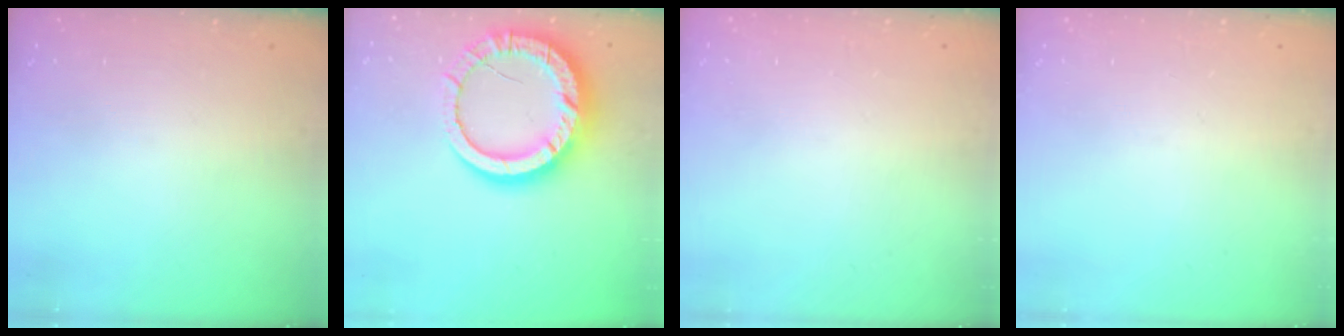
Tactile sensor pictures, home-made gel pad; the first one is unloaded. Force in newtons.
{"total": 16.6, "press": 16.6, "slide": 1.6}
{"total": 2.7, "press": 2.7, "slide": 0.2}
{"total": 0.0}